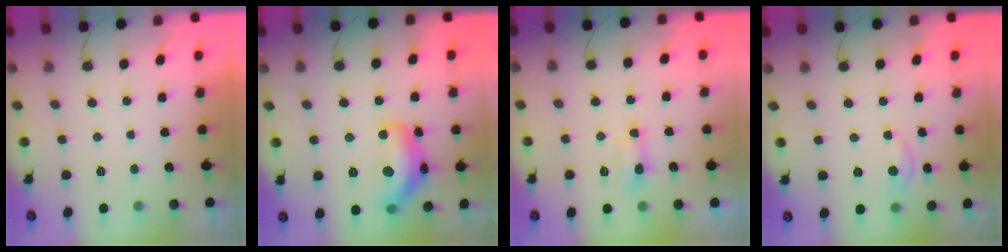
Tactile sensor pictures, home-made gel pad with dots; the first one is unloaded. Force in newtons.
{"total": 15.4, "press": 15.4, "slide": 0.7}
{"total": 4.5, "press": 4.5, "slide": 0.8}
{"total": 5.1, "press": 5.1, "slide": 0.7}